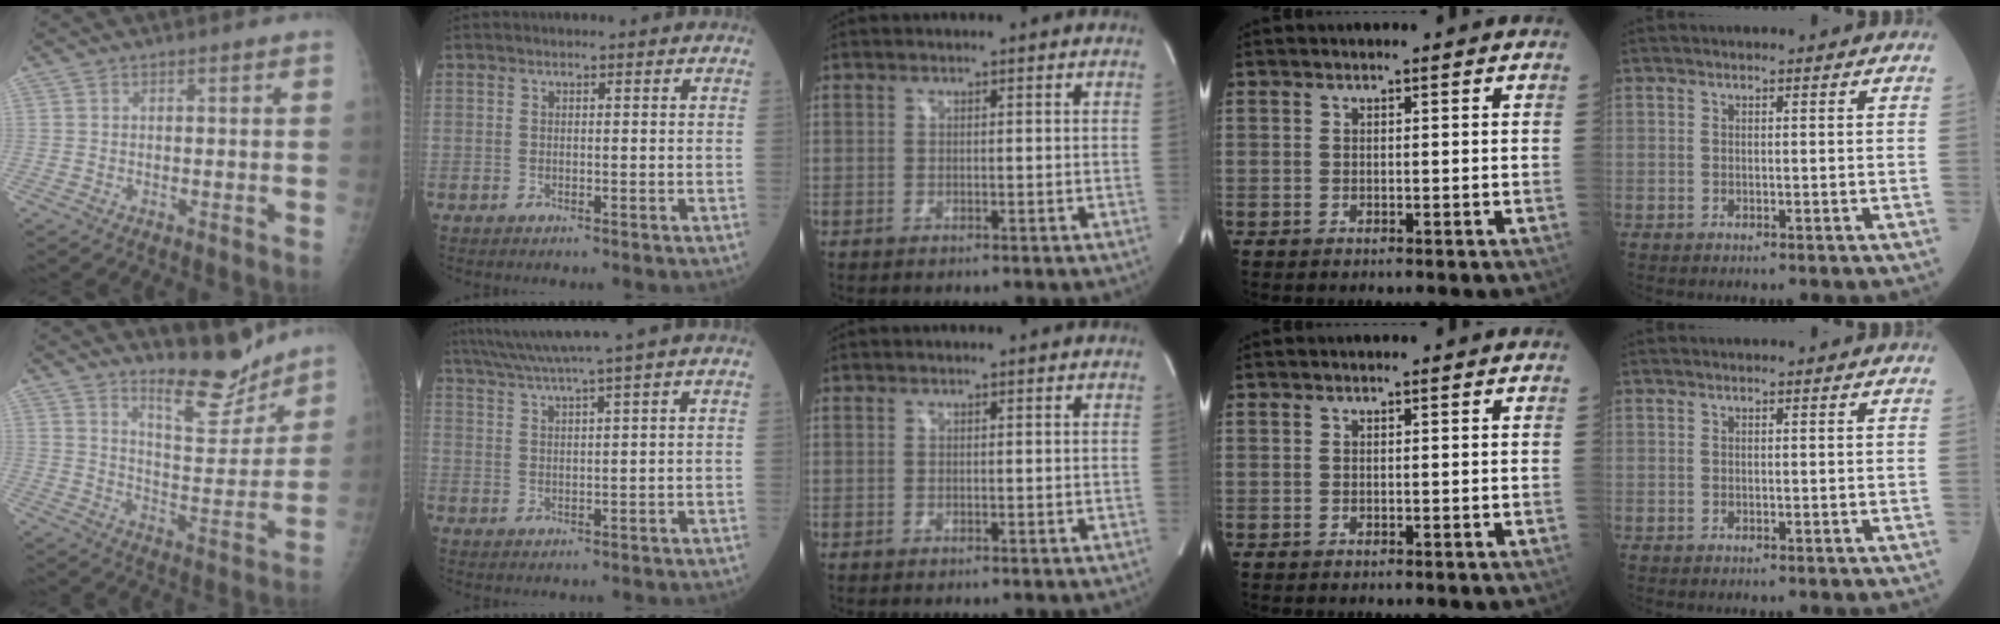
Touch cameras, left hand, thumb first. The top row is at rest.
{"thumb": {"total": 10.3, "force": [9.2, 2.6, 3.7], "torque": [-0.028, -0.083, 0.158]}, "index": {"total": 8.7, "force": [7.1, -2.2, 4.3], "torque": [-0.073, 0.019, 0.114]}}